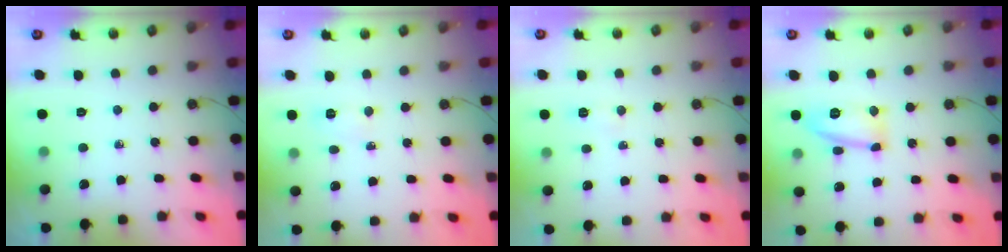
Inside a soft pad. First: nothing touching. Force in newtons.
{"total": 3.6, "press": 3.4, "slide": 0.9}
{"total": 4.9, "press": 4.8, "slide": 1.0}
{"total": 12.4, "press": 12.4, "slide": 0.9}